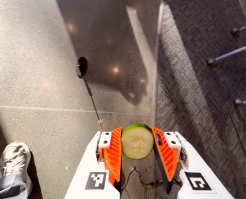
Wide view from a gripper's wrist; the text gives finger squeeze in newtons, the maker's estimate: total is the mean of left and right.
{"total": 11.1, "left": 11.8, "right": 10.4}